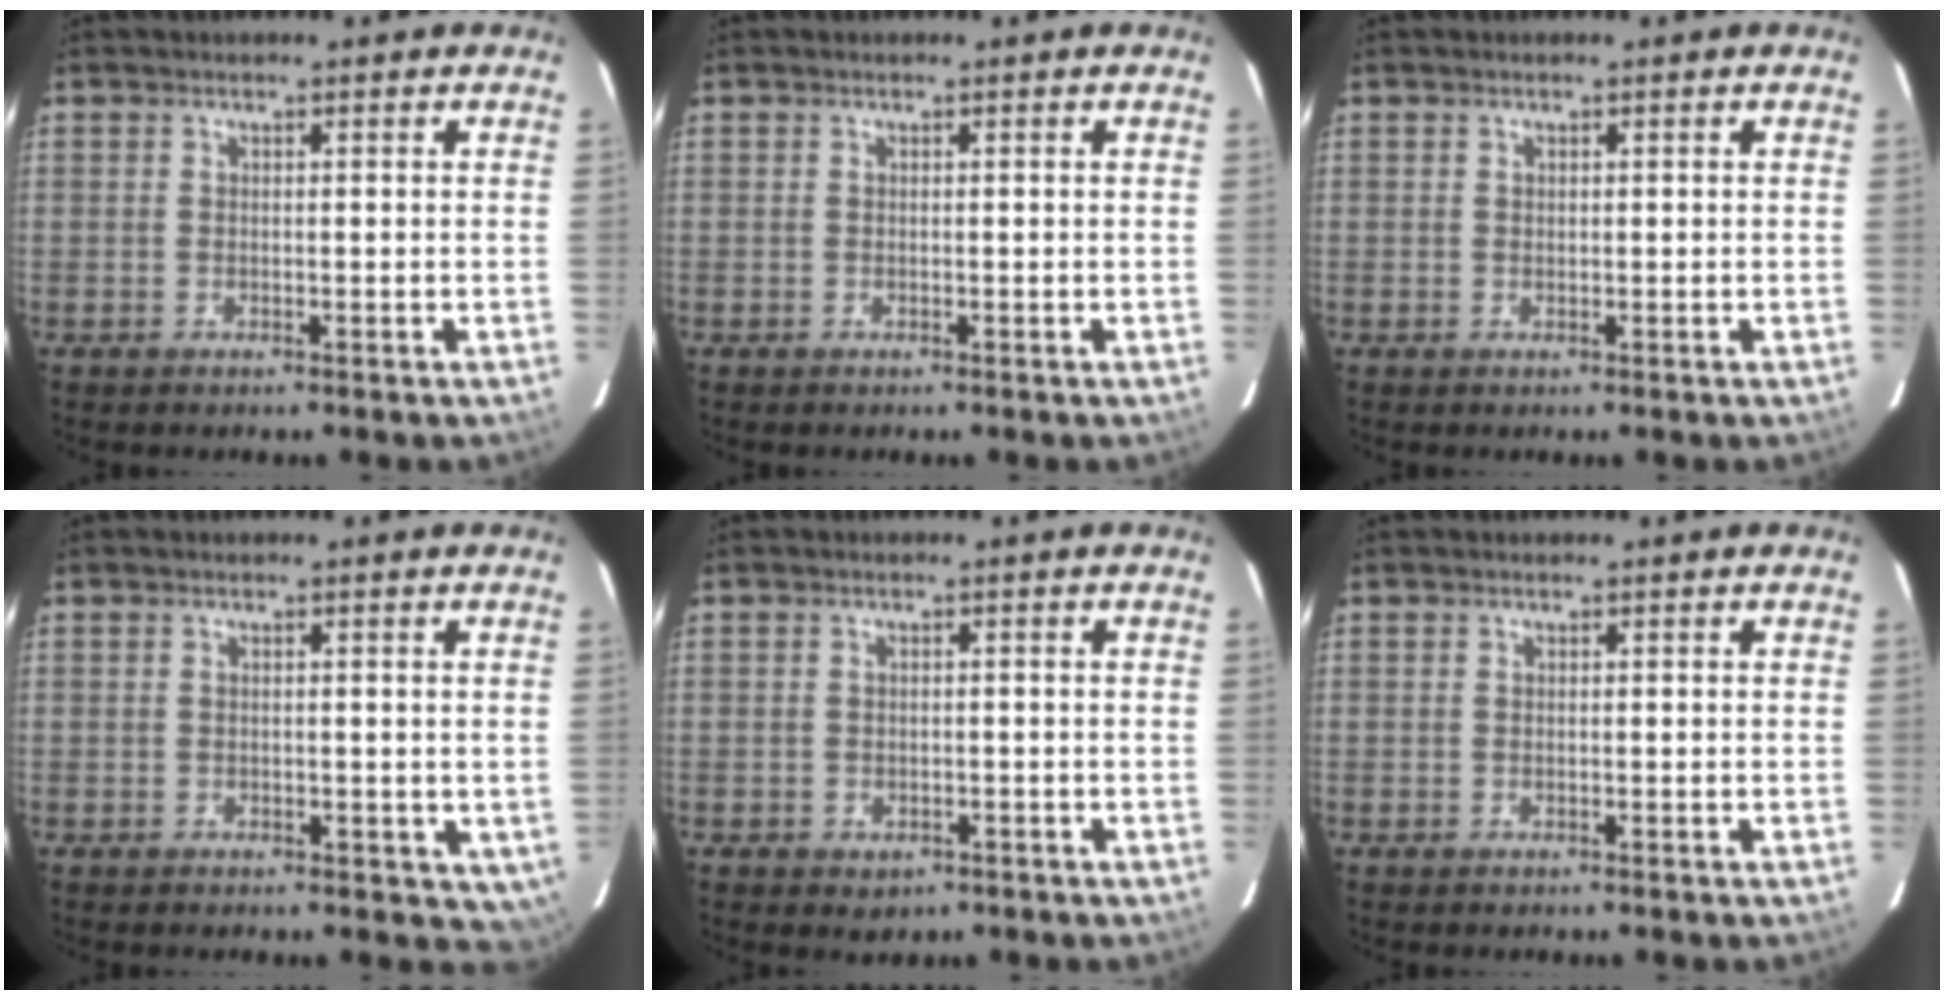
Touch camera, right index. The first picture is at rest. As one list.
[{"total": 0.0}, {"total": 0.0}, {"total": 3.5, "force": [-0.5, 2.9, 2.0], "torque": [-0.006, 0.008, 0.003]}, {"total": 2.9, "force": [-1.2, 2.4, 1.1], "torque": [-0.025, -0.001, -0.008]}, {"total": 0.0}]